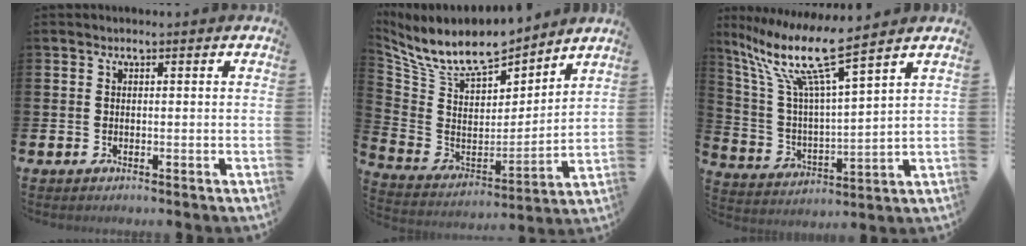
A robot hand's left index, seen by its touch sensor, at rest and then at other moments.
{"total": 9.8, "force": [9.1, 2.4, 2.9], "torque": [-0.106, -0.063, 0.160]}
{"total": 11.2, "force": [9.0, 1.2, 6.6], "torque": [-0.166, -0.049, 0.150]}